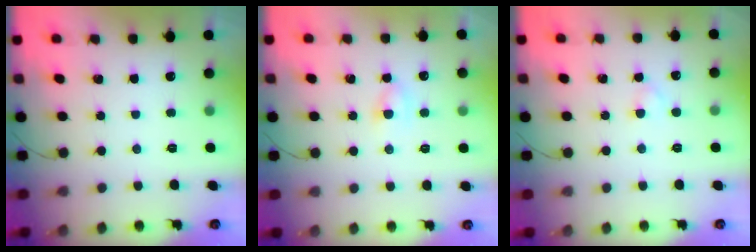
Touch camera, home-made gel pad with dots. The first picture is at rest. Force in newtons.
{"total": 2.9, "press": 2.8, "slide": 0.9}
{"total": 1.9, "press": 1.6, "slide": 1.0}